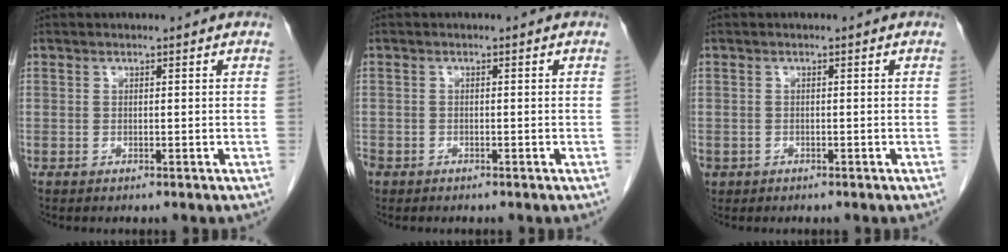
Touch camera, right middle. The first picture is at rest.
{"total": 2.6, "force": [-1.7, 1.7, 0.8], "torque": [-0.025, -0.002, -0.032]}
{"total": 1.4, "force": [-0.8, 1.2, 0.4], "torque": [-0.013, 0.001, -0.009]}